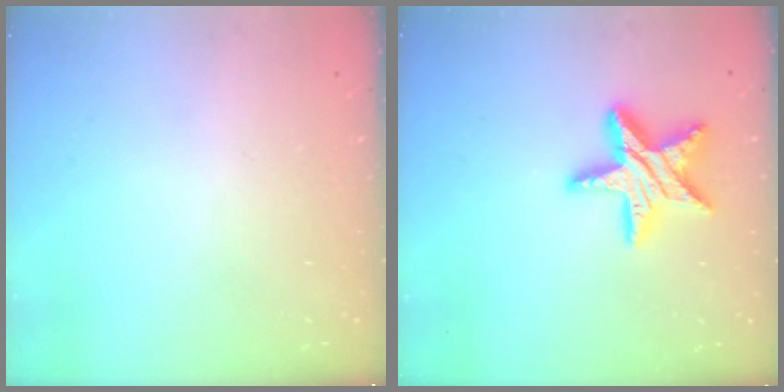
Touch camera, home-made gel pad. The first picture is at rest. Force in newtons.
{"total": 16.0, "press": 16.0, "slide": 1.4}